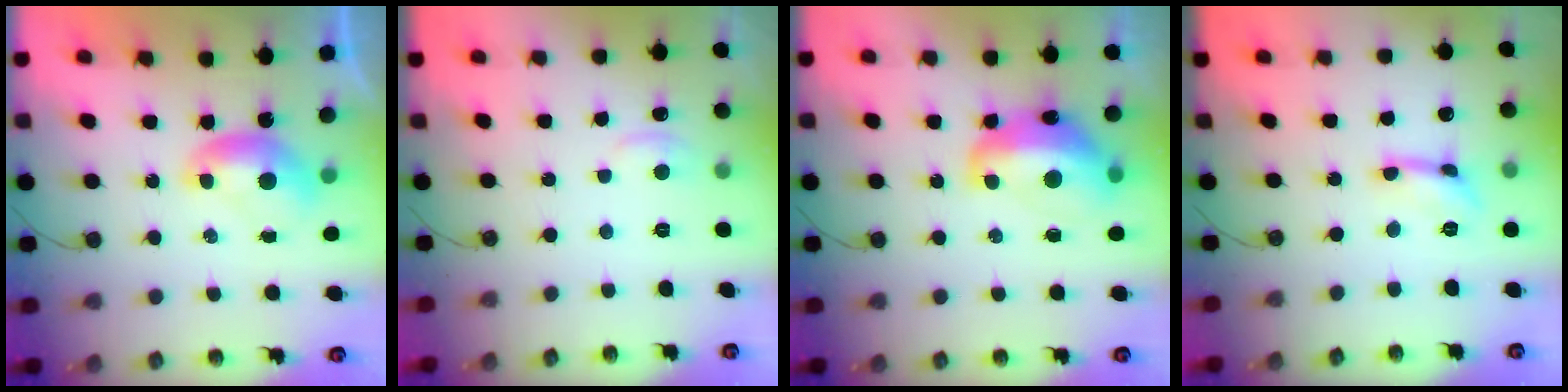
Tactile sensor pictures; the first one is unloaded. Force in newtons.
{"total": 1.4, "press": 1.1, "slide": 0.8}
{"total": 6.7, "press": 6.6, "slide": 0.9}
{"total": 2.0, "press": 2.0, "slide": 0.3}